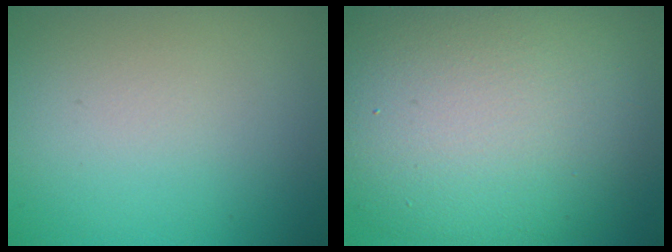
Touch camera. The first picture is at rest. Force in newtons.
{"total": 13.3, "press": 13.3, "slide": 0.8}